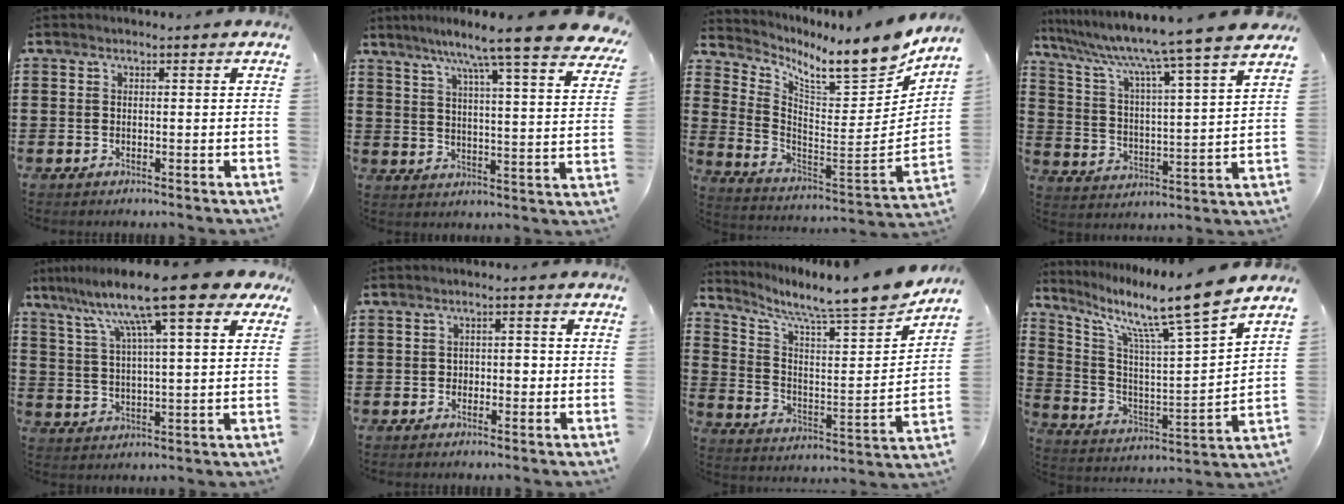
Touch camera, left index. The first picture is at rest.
{"total": 9.3, "force": [7.9, -1.1, 4.8], "torque": [-0.115, -0.051, 0.126]}
{"total": 9.1, "force": [7.8, 1.3, 4.5], "torque": [-0.084, -0.084, 0.124]}
{"total": 7.9, "force": [6.8, -1.6, 3.9], "torque": [-0.106, -0.061, 0.101]}
{"total": 14.8, "force": [9.9, 1.7, 10.9], "torque": [-0.213, -0.027, 0.157]}
{"total": 1.6, "force": [-0.5, 1.1, 1.1], "torque": [-0.024, 0.004, -0.012]}
{"total": 8.3, "force": [7.5, 0.0, 3.6], "torque": [-0.091, -0.067, 0.116]}
{"total": 11.8, "force": [9.3, 0.3, 7.3], "torque": [-0.153, -0.070, 0.141]}